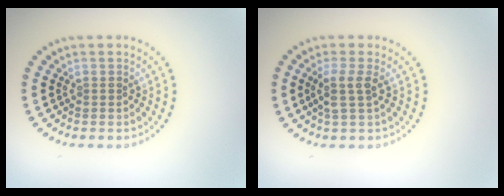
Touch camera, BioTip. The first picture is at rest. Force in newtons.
{"total": 2.1, "press": 1.7, "slide": 1.3}